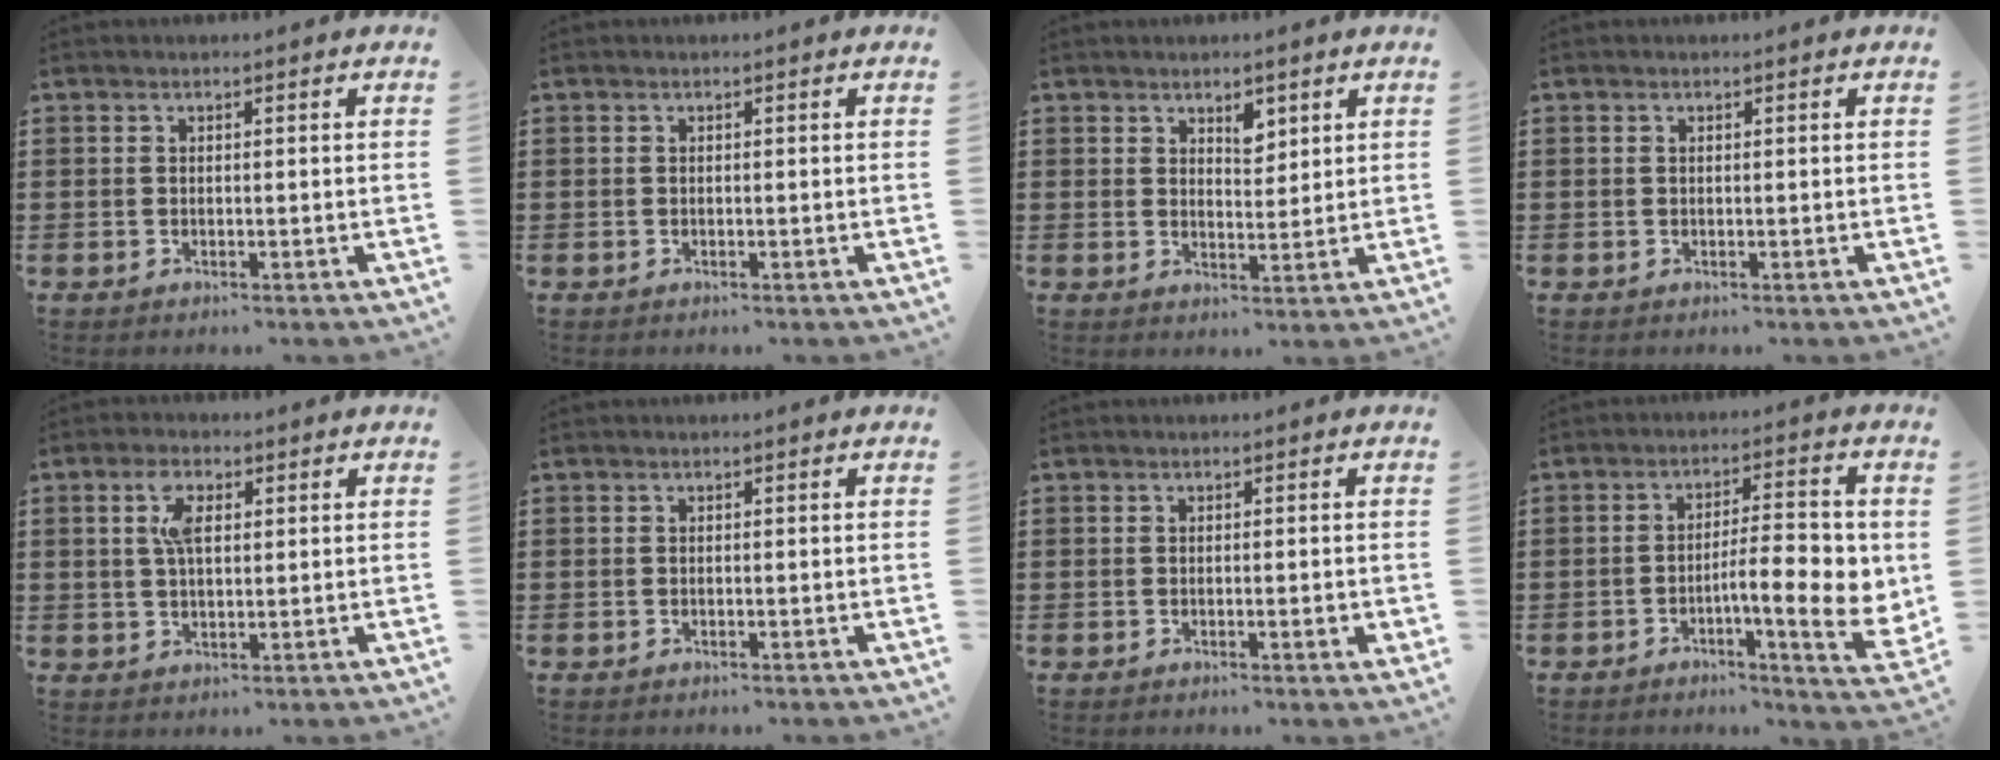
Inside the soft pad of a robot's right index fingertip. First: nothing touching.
{"total": 0.0}
{"total": 3.5, "force": [2.5, 1.8, 1.6], "torque": [-0.021, 0.000, 0.042]}
{"total": 0.0}
{"total": 4.7, "force": [1.4, 2.1, 3.9], "torque": [-0.085, 0.012, 0.023]}
{"total": 0.0}
{"total": 1.2, "force": [-0.2, 0.2, 1.2], "torque": [-0.019, -0.001, -0.003]}
{"total": 9.7, "force": [-1.8, 2.7, 9.2], "torque": [-0.130, -0.002, -0.029]}